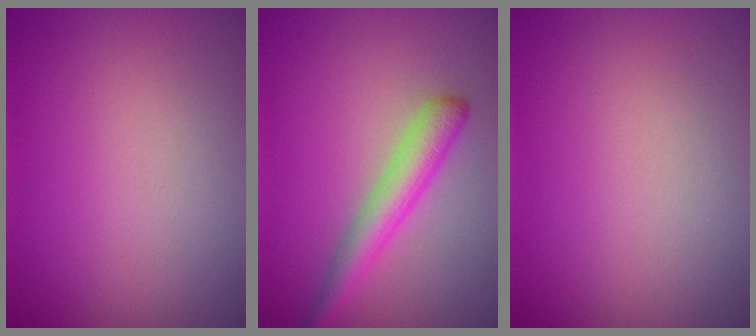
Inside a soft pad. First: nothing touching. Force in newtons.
{"total": 3.5, "press": 3.5, "slide": 0.1}
{"total": 0.0}